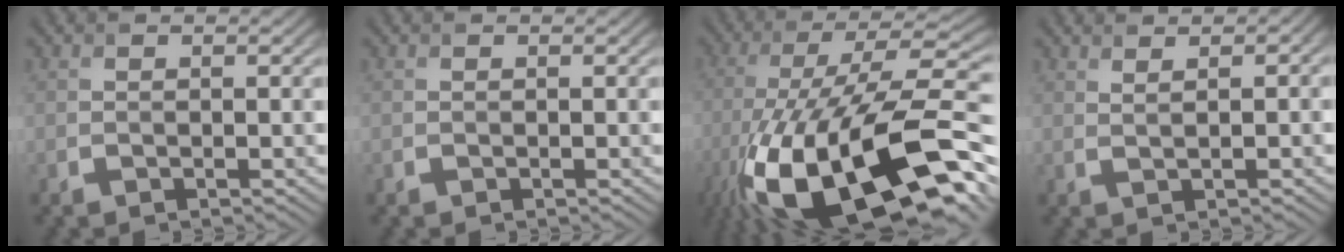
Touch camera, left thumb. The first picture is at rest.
{"total": 0.0}
{"total": 20.9, "force": [-10.5, 7.5, 16.5], "torque": [-0.306, -0.022, -0.166]}
{"total": 3.4, "force": [1.9, 1.0, 2.6], "torque": [-0.025, 0.010, 0.011]}